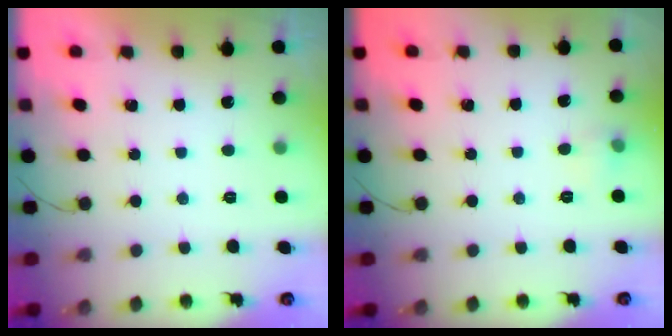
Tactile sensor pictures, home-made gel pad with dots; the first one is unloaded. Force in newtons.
{"total": 5.7, "press": 4.1, "slide": 3.9}